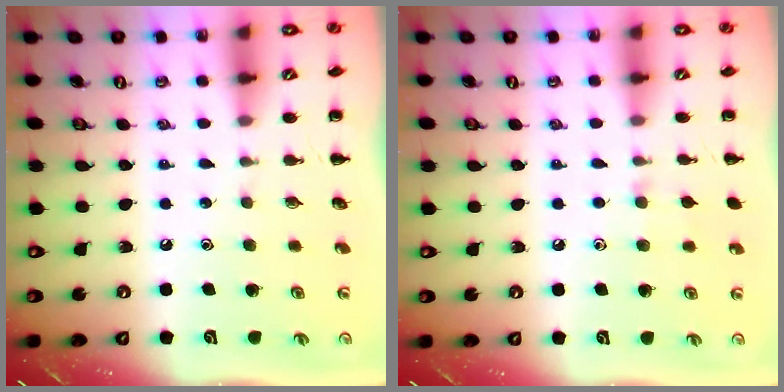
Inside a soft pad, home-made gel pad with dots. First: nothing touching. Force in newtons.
{"total": 5.2, "press": 4.9, "slide": 1.9}